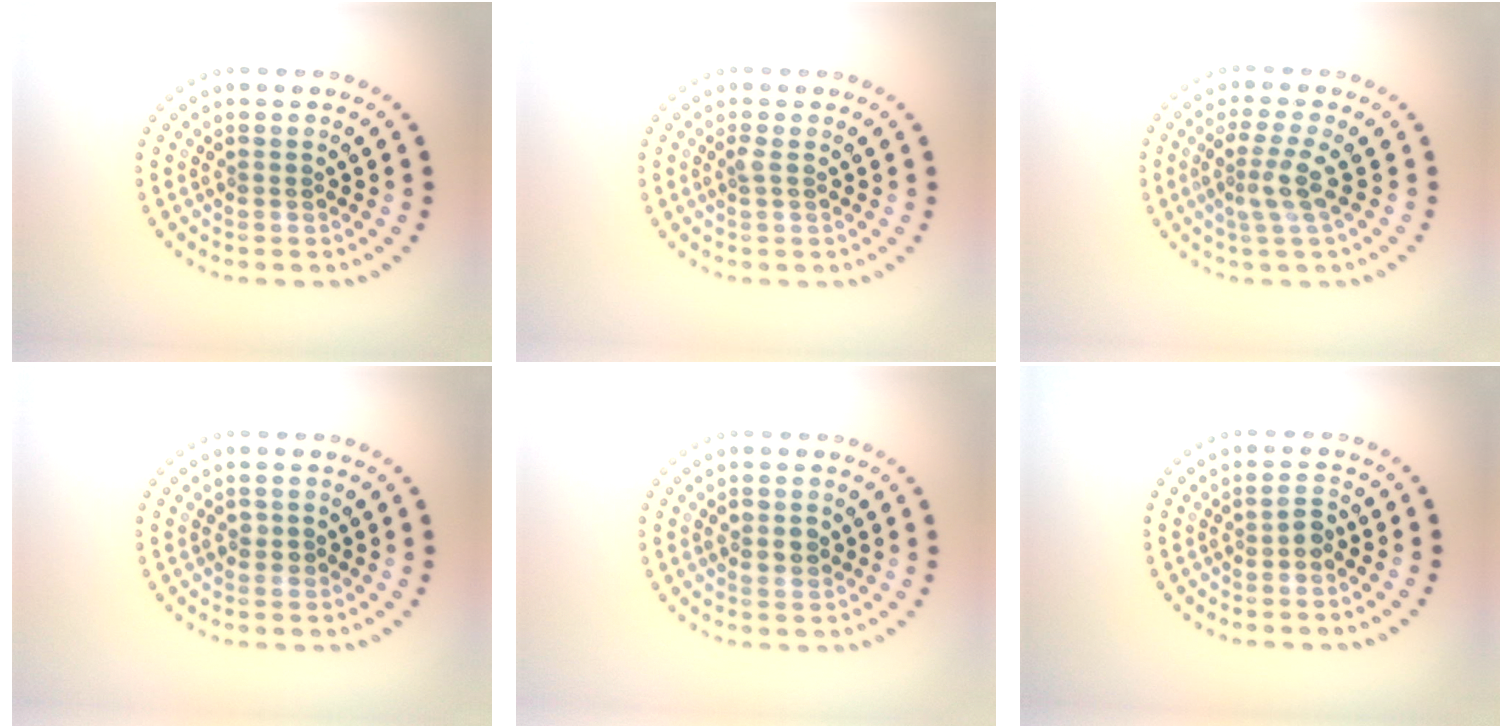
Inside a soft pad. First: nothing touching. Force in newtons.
{"total": 0.8, "press": 0.6, "slide": 0.5}
{"total": 2.7, "press": 2.1, "slide": 1.8}
{"total": 0.8, "press": 0.8, "slide": 0.1}
{"total": 1.6, "press": 1.5, "slide": 0.5}
{"total": 1.1, "press": 1.0, "slide": 0.4}